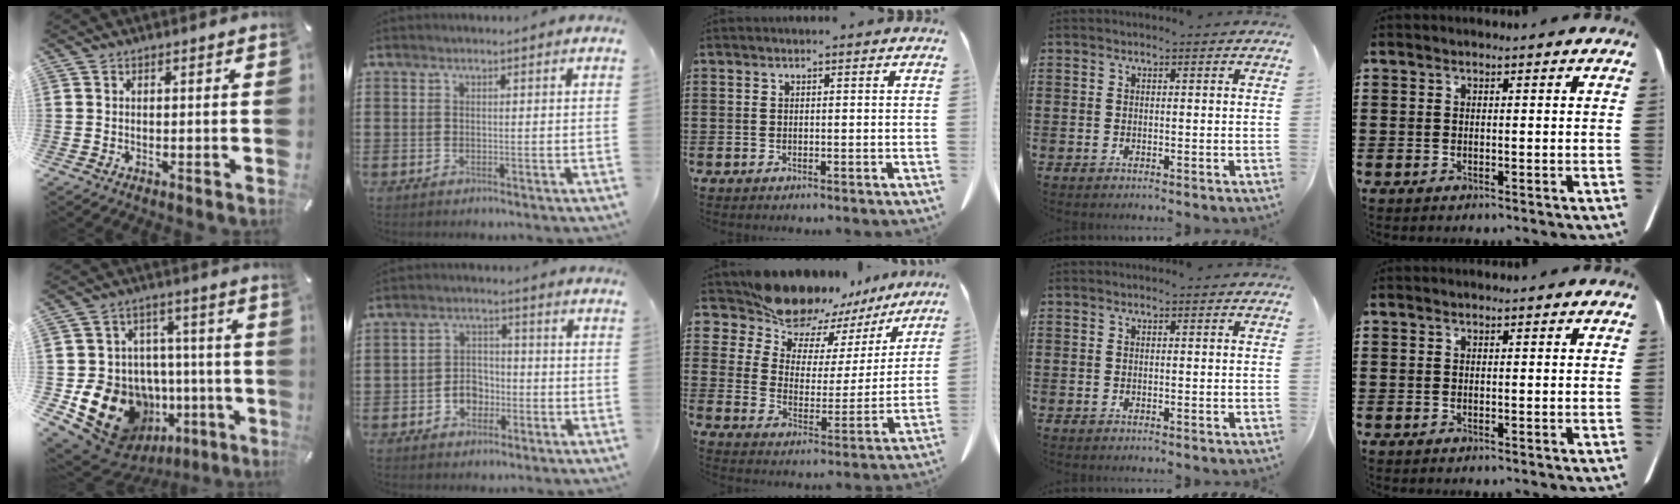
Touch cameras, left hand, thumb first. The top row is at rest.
{"thumb": {"total": 21.0, "force": [-7.6, 16.2, 11.0], "torque": [-0.198, 0.030, -0.093]}, "index": {"total": 4.2, "force": [-1.9, 3.2, 1.9], "torque": [-0.042, 0.008, -0.039]}, "middle": {"total": 12.3, "force": [11.5, 3.7, 2.0], "torque": [-0.085, -0.090, 0.210]}}